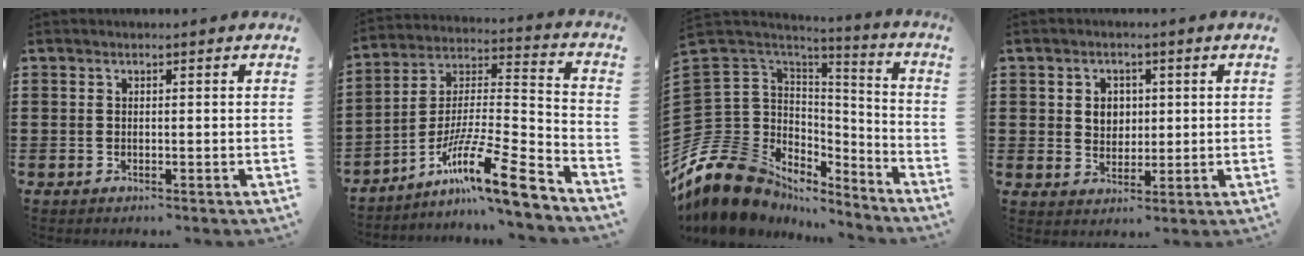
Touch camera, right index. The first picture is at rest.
{"total": 14.5, "force": [-10.1, 1.9, 10.3], "torque": [-0.175, 0.014, -0.186]}
{"total": 13.3, "force": [-7.3, 10.0, 4.7], "torque": [-0.160, -0.003, -0.138]}
{"total": 3.3, "force": [0.7, 2.9, 1.4], "torque": [-0.032, 0.006, 0.009]}